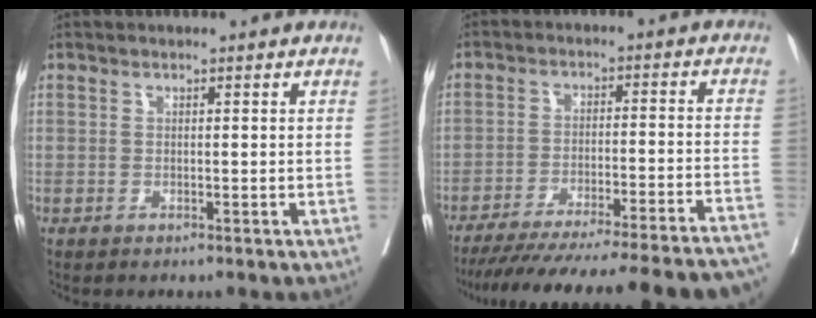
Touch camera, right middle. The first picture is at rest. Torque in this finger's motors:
{"motor_torque": [1.01, -1.12, 0.36, 0.13]}